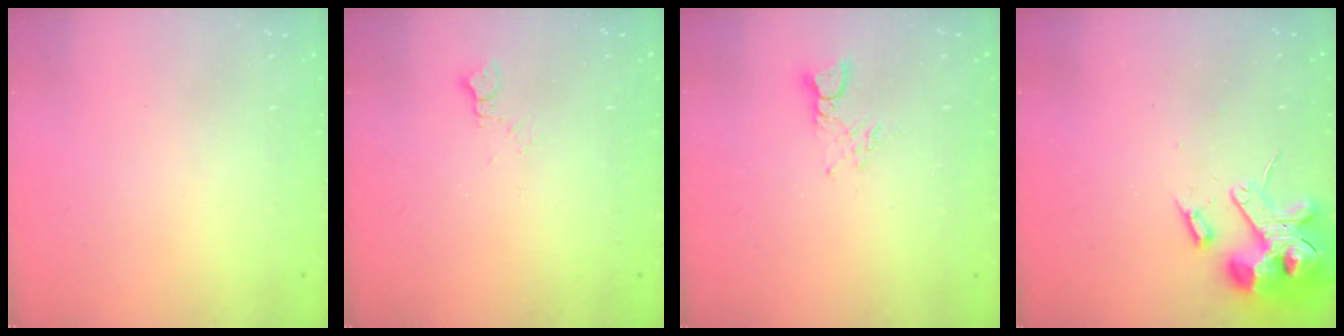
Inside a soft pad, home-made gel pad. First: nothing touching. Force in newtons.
{"total": 3.6, "press": 3.5, "slide": 0.6}
{"total": 3.3, "press": 3.3, "slide": 0.3}
{"total": 16.6, "press": 16.4, "slide": 2.6}